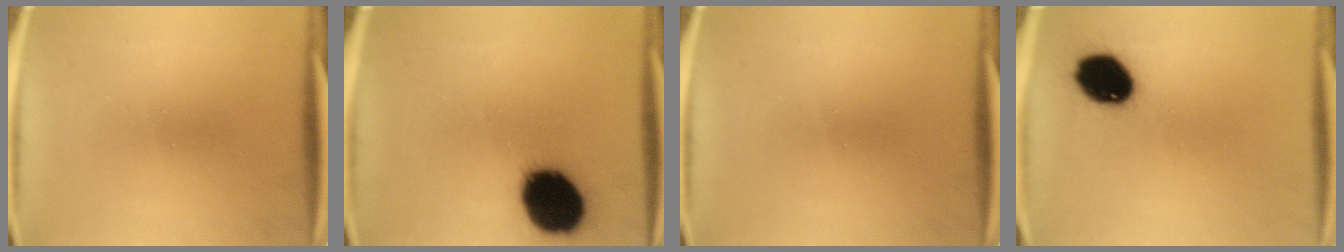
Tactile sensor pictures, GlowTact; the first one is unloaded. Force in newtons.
{"total": 19.7}
{"total": 0.0}
{"total": 12.7}